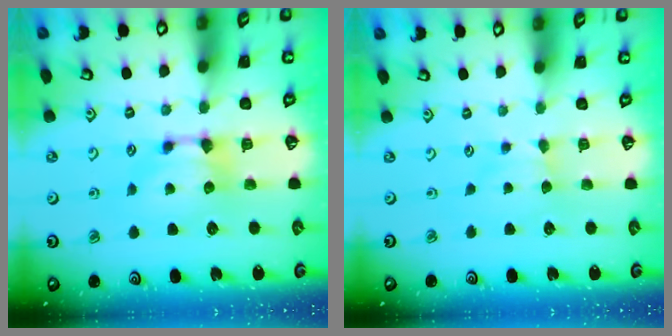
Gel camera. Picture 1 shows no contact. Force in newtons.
{"total": 1.7, "press": 1.6, "slide": 0.5}